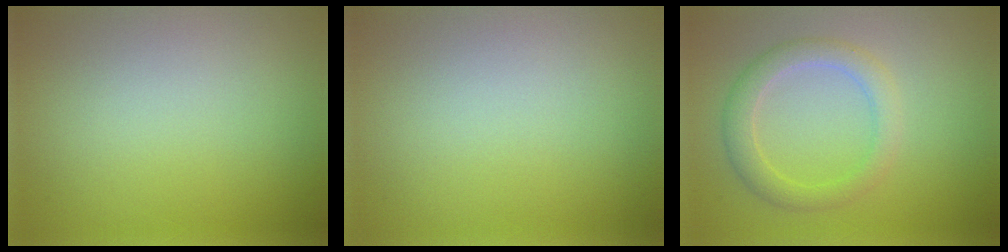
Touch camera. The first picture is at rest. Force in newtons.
{"total": 0.0}
{"total": 2.9, "press": 2.9, "slide": 0.2}